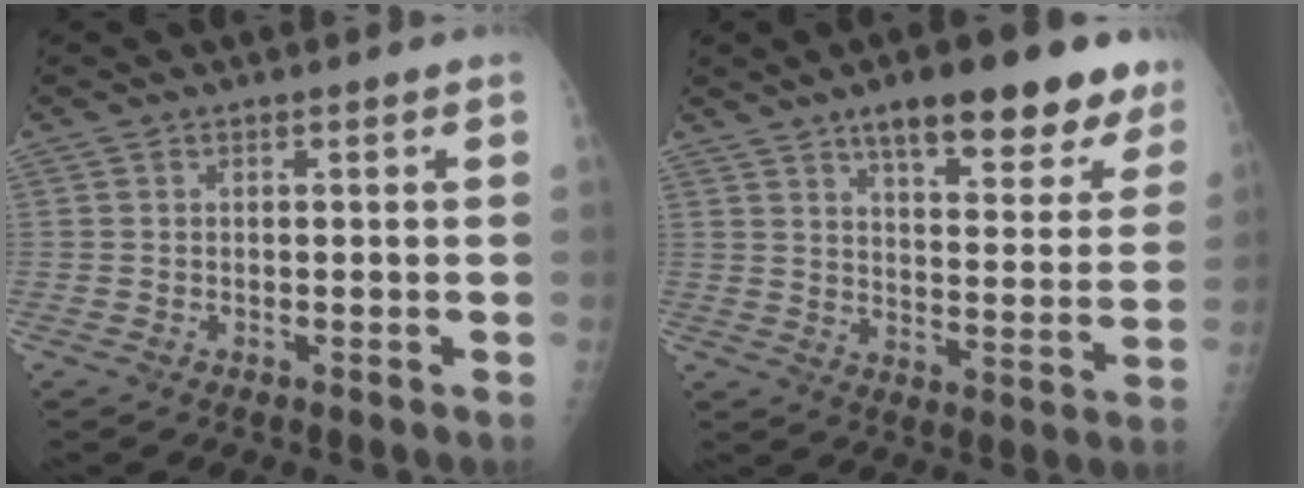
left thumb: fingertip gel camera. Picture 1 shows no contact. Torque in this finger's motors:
{"motor_torque": [0.92, 0.92, 0.98, -0.76, 0.09]}